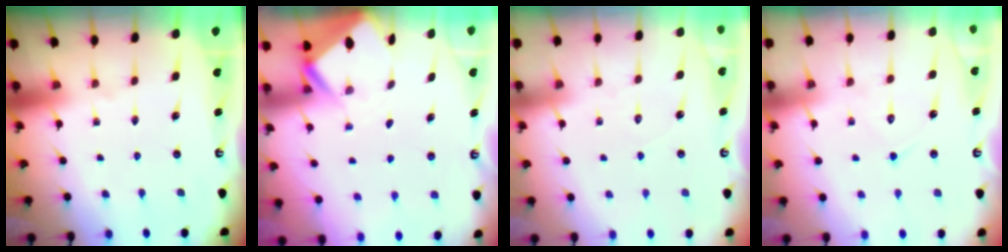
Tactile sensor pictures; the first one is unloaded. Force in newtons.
{"total": 2.4, "press": 2.4, "slide": 0.1}
{"total": 3.8, "press": 3.8, "slide": 0.3}
{"total": 7.6, "press": 7.6, "slide": 0.7}